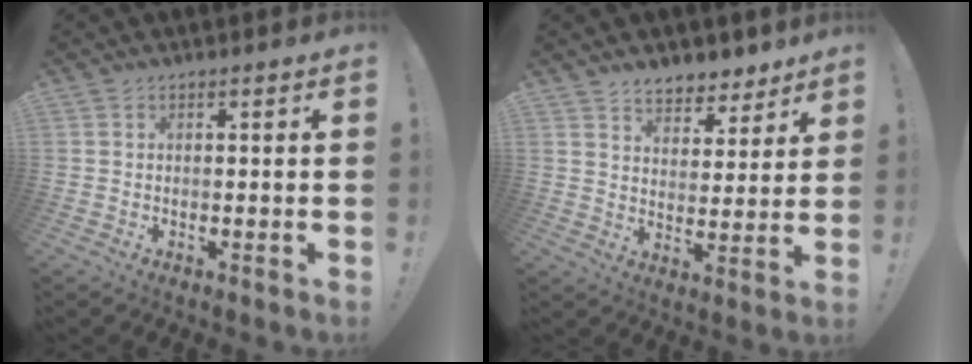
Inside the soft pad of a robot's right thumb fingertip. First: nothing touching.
{"total": 7.3, "force": [6.0, 3.9, 1.6], "torque": [-0.014, -0.050, 0.111]}